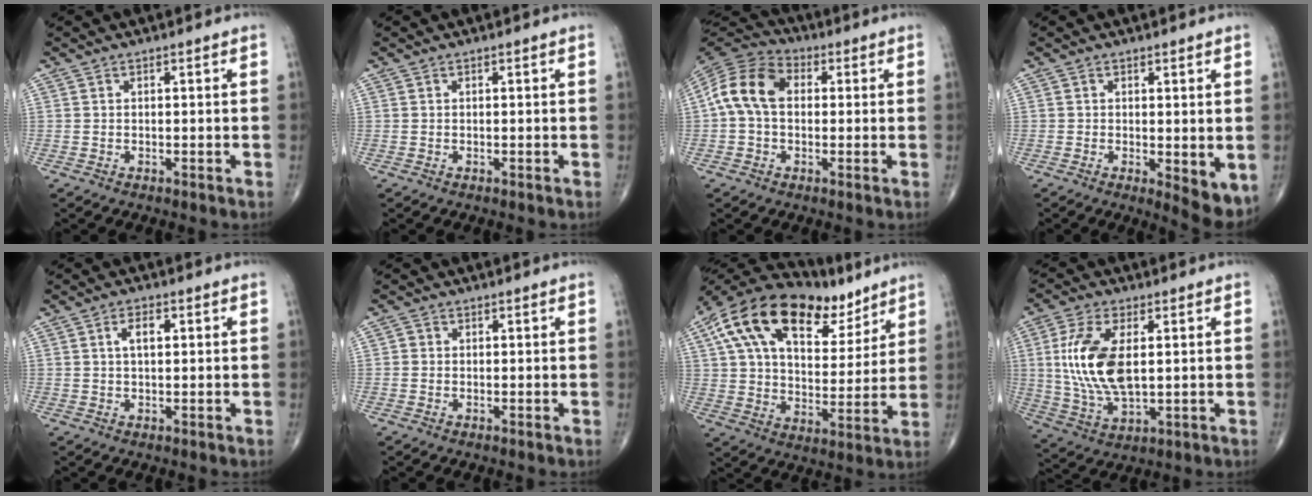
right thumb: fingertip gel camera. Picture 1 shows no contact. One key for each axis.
{"total": 0.0}
{"total": 11.1, "fx": 0.8, "fy": 7.8, "fz": 7.8, "tx": -0.149, "ty": 0.033, "tz": 0.004}
{"total": 5.9, "fx": -0.7, "fy": 2.2, "fz": 5.4, "tx": -0.069, "ty": -0.018, "tz": -0.007}
{"total": 3.2, "fx": 0.8, "fy": 1.6, "fz": 2.7, "tx": -0.044, "ty": 0.003, "tz": 0.012}
{"total": 1.0, "fx": 0.0, "fy": 0.9, "fz": 0.3, "tx": 0.000, "ty": 0.002, "tz": -0.003}
{"total": 24.9, "fx": 13.9, "fy": 12.6, "fz": 16.4, "tx": -0.265, "ty": -0.008, "tz": 0.240}
{"total": 14.2, "fx": 2.0, "fy": 7.0, "fz": 12.2, "tx": -0.253, "ty": -0.010, "tz": 0.044}